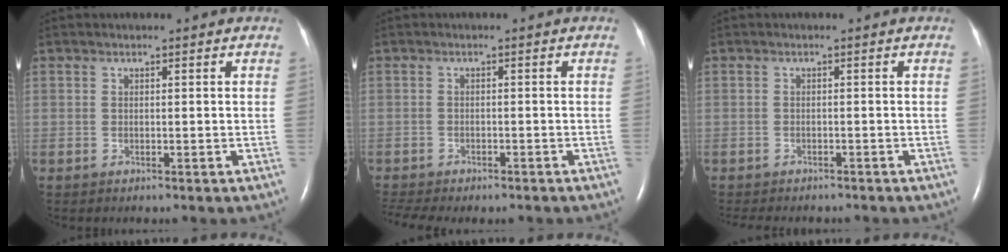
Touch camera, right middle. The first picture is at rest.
{"total": 7.4, "force": [-6.3, 2.0, 3.3], "torque": [-0.054, 0.002, -0.085]}
{"total": 7.7, "force": [-6.6, 2.4, 2.9], "torque": [-0.043, -0.002, -0.081]}